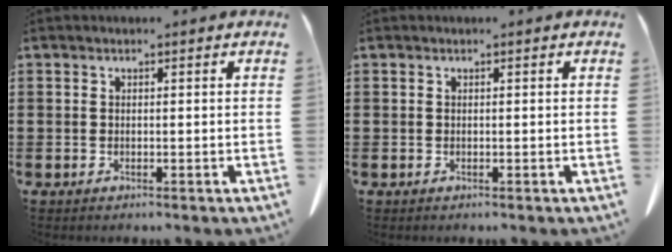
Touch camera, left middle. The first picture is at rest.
{"total": 0.0}